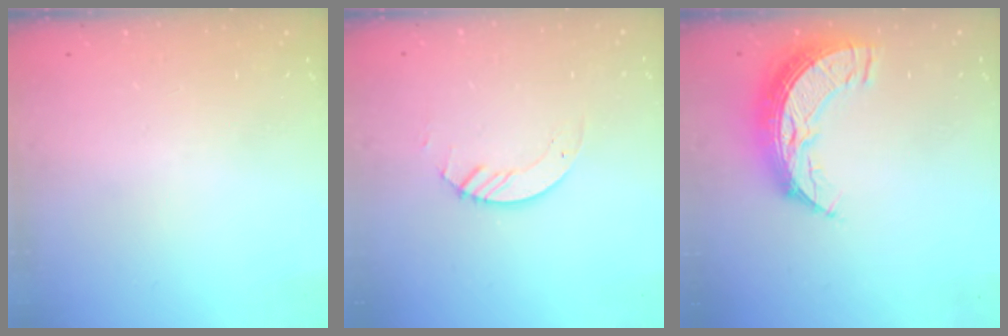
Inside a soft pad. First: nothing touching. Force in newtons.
{"total": 2.9, "press": 2.9, "slide": 0.3}
{"total": 10.5, "press": 10.4, "slide": 0.9}